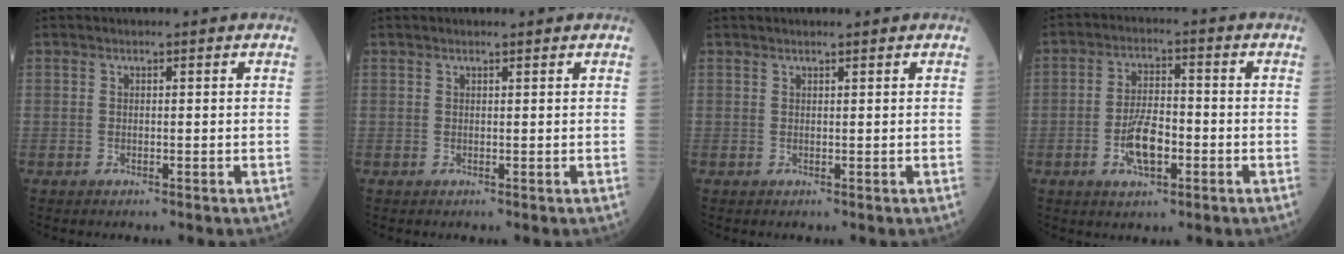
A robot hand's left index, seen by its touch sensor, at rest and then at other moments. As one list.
[{"total": 0.9, "force": [0.9, 0.1, 0.2], "torque": [-0.007, 0.005, 0.012]}, {"total": 1.2, "force": [1.1, 0.1, 0.5], "torque": [-0.006, 0.009, 0.017]}, {"total": 6.5, "force": [-2.4, 2.6, 5.5], "torque": [-0.113, 0.001, -0.044]}]